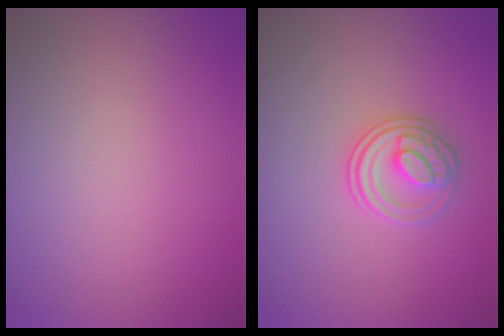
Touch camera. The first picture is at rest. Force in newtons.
{"total": 2.7, "press": 2.6, "slide": 0.7}